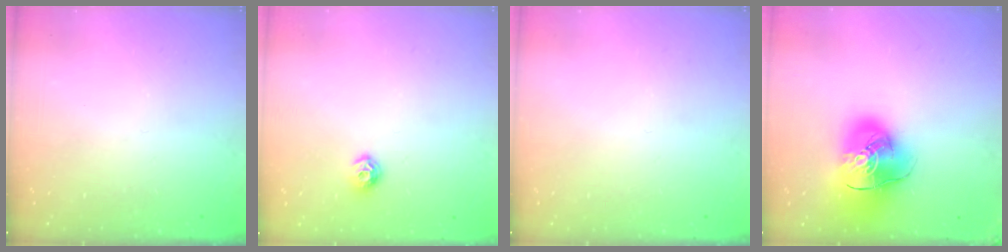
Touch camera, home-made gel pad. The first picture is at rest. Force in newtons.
{"total": 7.5, "press": 7.4, "slide": 0.7}
{"total": 0.0}
{"total": 18.1, "press": 17.9, "slide": 2.7}